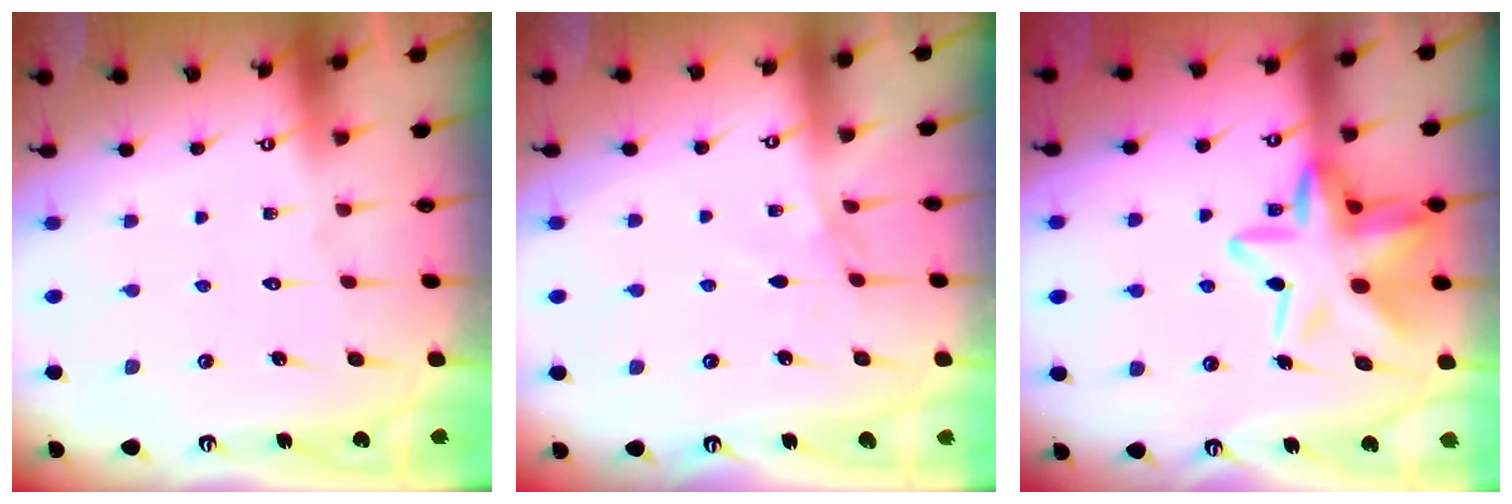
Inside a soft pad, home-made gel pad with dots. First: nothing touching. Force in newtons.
{"total": 2.3, "press": 2.3, "slide": 0.4}
{"total": 17.4, "press": 17.3, "slide": 1.5}